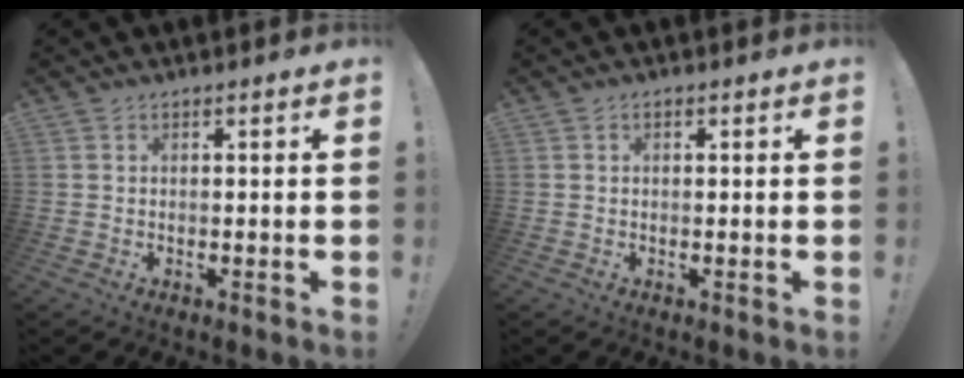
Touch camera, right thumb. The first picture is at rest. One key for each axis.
{"total": 0.6, "fx": 0.1, "fy": 0.4, "fz": 0.4, "tx": 0.000, "ty": -0.001, "tz": 0.000}